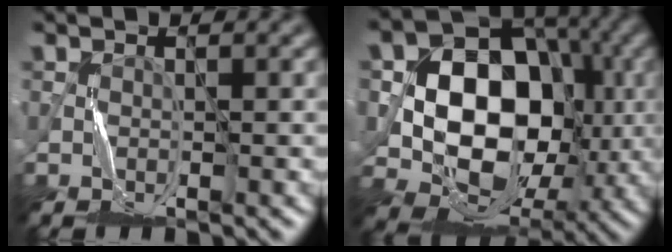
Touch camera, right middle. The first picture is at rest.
{"total": 13.3, "force": [0.0, 10.3, 8.4], "torque": [-0.110, 0.000, -0.003]}